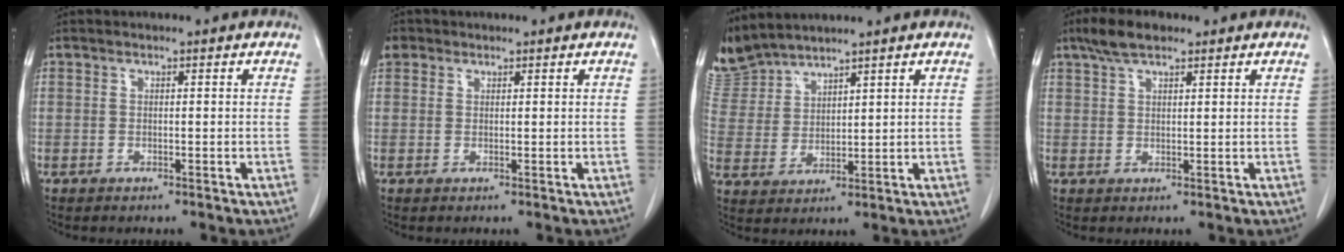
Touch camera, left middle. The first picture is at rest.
{"total": 2.2, "force": [1.2, 1.8, 0.4], "torque": [-0.005, 0.014, 0.021]}
{"total": 8.0, "force": [7.9, 0.9, 0.7], "torque": [-0.036, 0.010, 0.178]}
{"total": 4.5, "force": [3.3, 1.6, 2.7], "torque": [-0.060, 0.014, 0.061]}